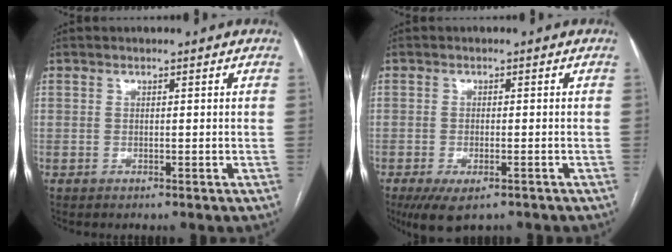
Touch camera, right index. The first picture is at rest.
{"total": 6.0, "force": [-4.0, 2.1, 4.0], "torque": [-0.065, -0.012, -0.062]}